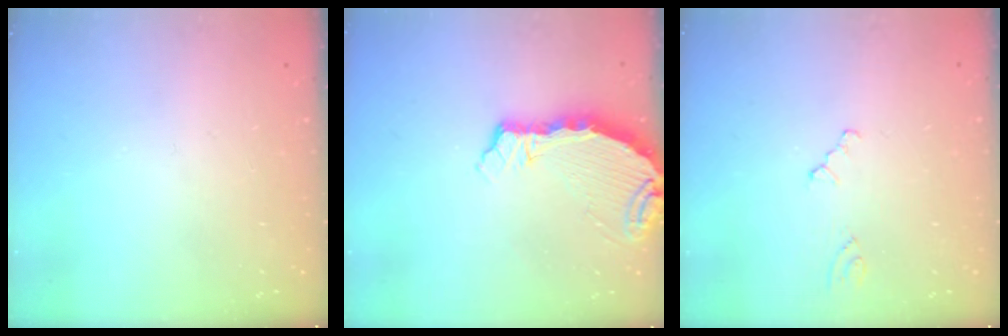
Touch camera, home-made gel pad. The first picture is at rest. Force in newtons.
{"total": 7.0, "press": 6.6, "slide": 2.3}
{"total": 0.9, "press": 0.9, "slide": 0.2}